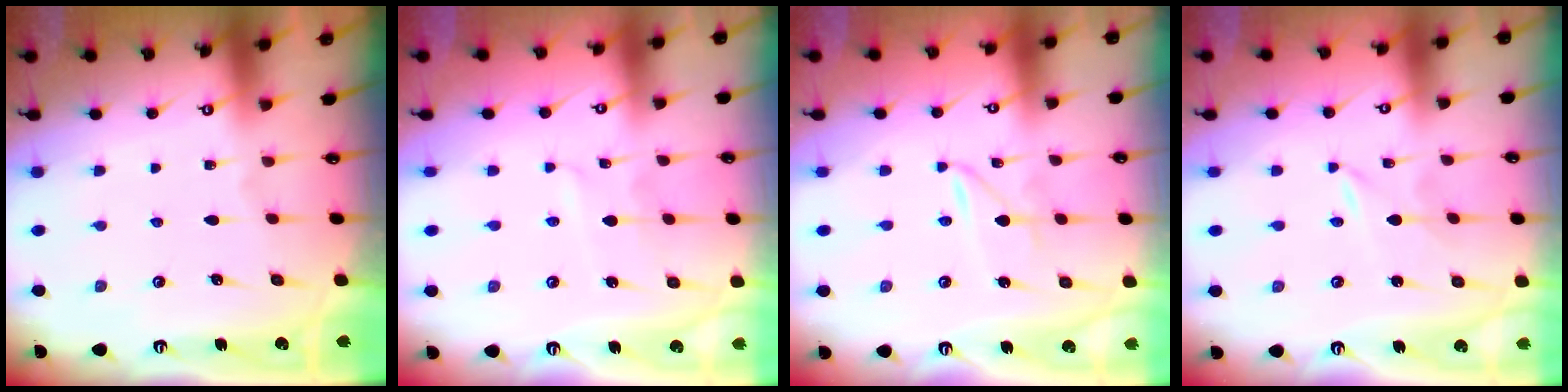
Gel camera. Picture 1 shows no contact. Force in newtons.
{"total": 2.5, "press": 2.5, "slide": 0.3}
{"total": 1.4, "press": 1.4, "slide": 0.2}
{"total": 0.0}